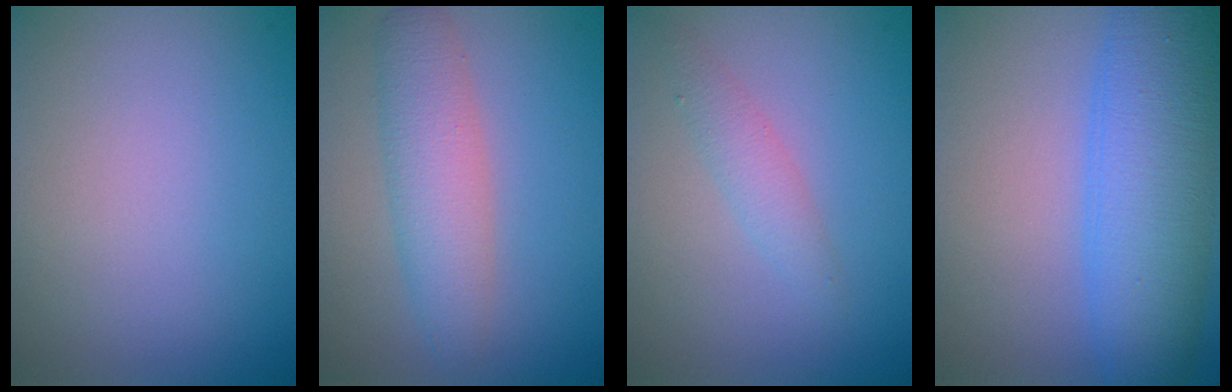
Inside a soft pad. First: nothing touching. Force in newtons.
{"total": 4.1, "press": 4.1, "slide": 0.0}
{"total": 1.7, "press": 1.7, "slide": 0.1}
{"total": 8.9, "press": 8.9, "slide": 0.3}